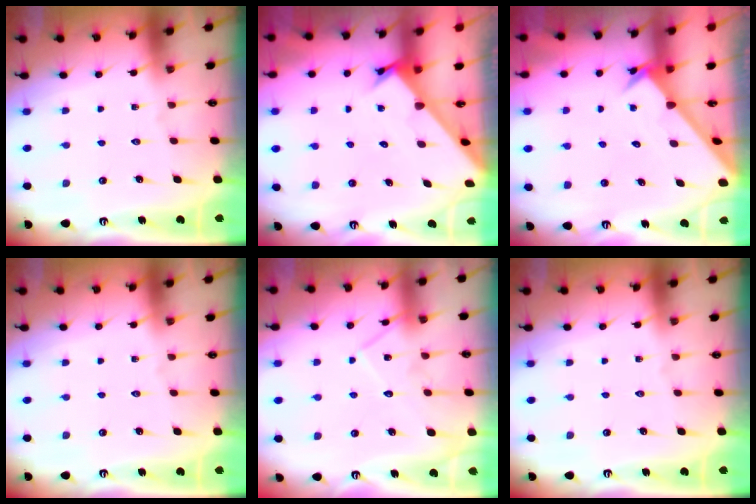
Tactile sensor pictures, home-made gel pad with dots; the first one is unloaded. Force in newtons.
{"total": 2.3, "press": 2.3, "slide": 0.2}
{"total": 2.5, "press": 2.5, "slide": 0.2}
{"total": 0.0}
{"total": 12.1, "press": 12.1, "slide": 0.7}
{"total": 0.0}